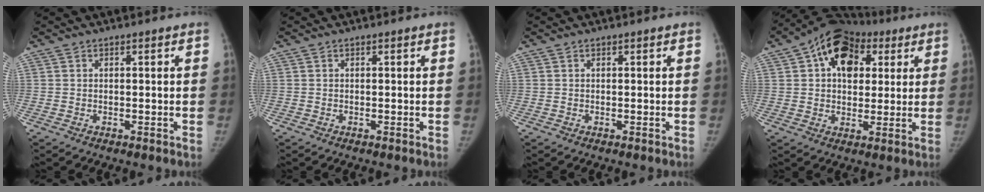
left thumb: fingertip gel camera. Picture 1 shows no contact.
{"total": 0.0}
{"total": 0.0}
{"total": 14.3, "force": [5.2, 9.8, 9.1], "torque": [-0.105, 0.010, 0.076]}